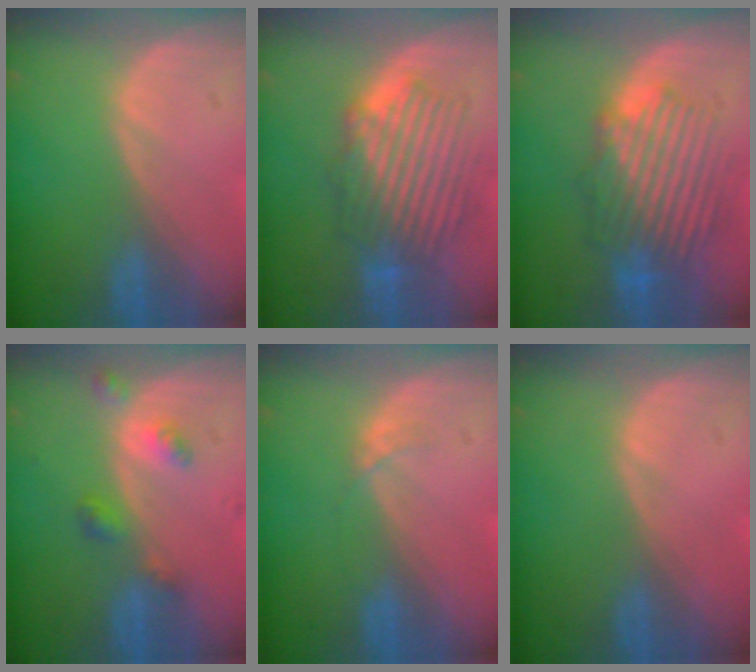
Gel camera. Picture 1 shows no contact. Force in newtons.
{"total": 8.5, "press": 8.3, "slide": 1.9}
{"total": 9.6, "press": 9.0, "slide": 3.3}
{"total": 4.4, "press": 3.9, "slide": 2.0}
{"total": 0.9, "press": 0.9, "slide": 0.1}
{"total": 0.0}